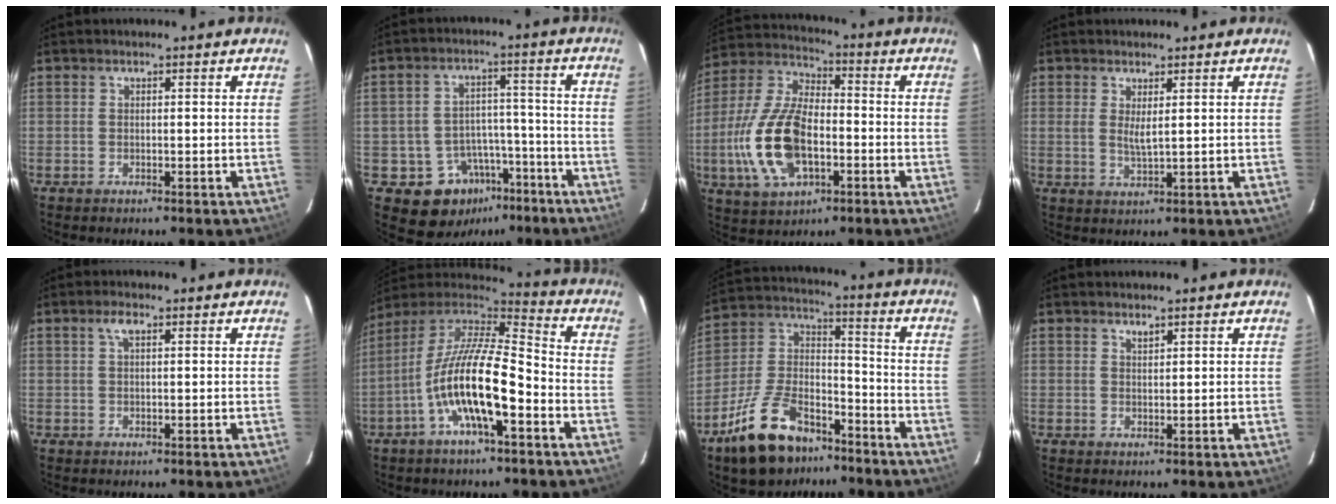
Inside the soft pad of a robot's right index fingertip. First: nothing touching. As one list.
[{"total": 10.8, "force": [-6.4, 8.1, 3.3], "torque": [-0.068, 0.034, -0.074]}, {"total": 17.4, "force": [-4.6, 8.9, 14.2], "torque": [-0.313, 0.000, -0.082]}, {"total": 2.6, "force": [0.8, 0.5, 2.4], "torque": [-0.045, -0.006, 0.013]}, {"total": 1.8, "force": [0.8, 0.7, 1.5], "torque": [-0.030, 0.007, 0.015]}, {"total": 16.8, "force": [-6.5, 4.6, 14.8], "torque": [-0.276, -0.010, -0.129]}, {"total": 18.9, "force": [-12.1, 10.0, 10.6], "torque": [-0.219, 0.020, -0.200]}, {"total": 1.0, "force": [0.9, 0.3, 0.4], "torque": [-0.006, 0.000, 0.016]}]